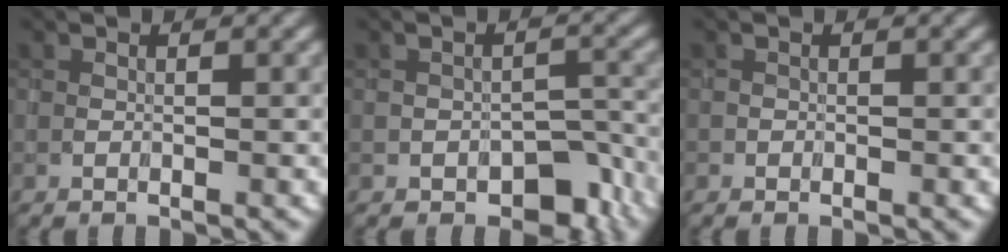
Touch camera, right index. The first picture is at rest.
{"total": 4.7, "force": [-2.9, 2.8, 2.3], "torque": [-0.018, 0.005, -0.033]}
{"total": 0.0}